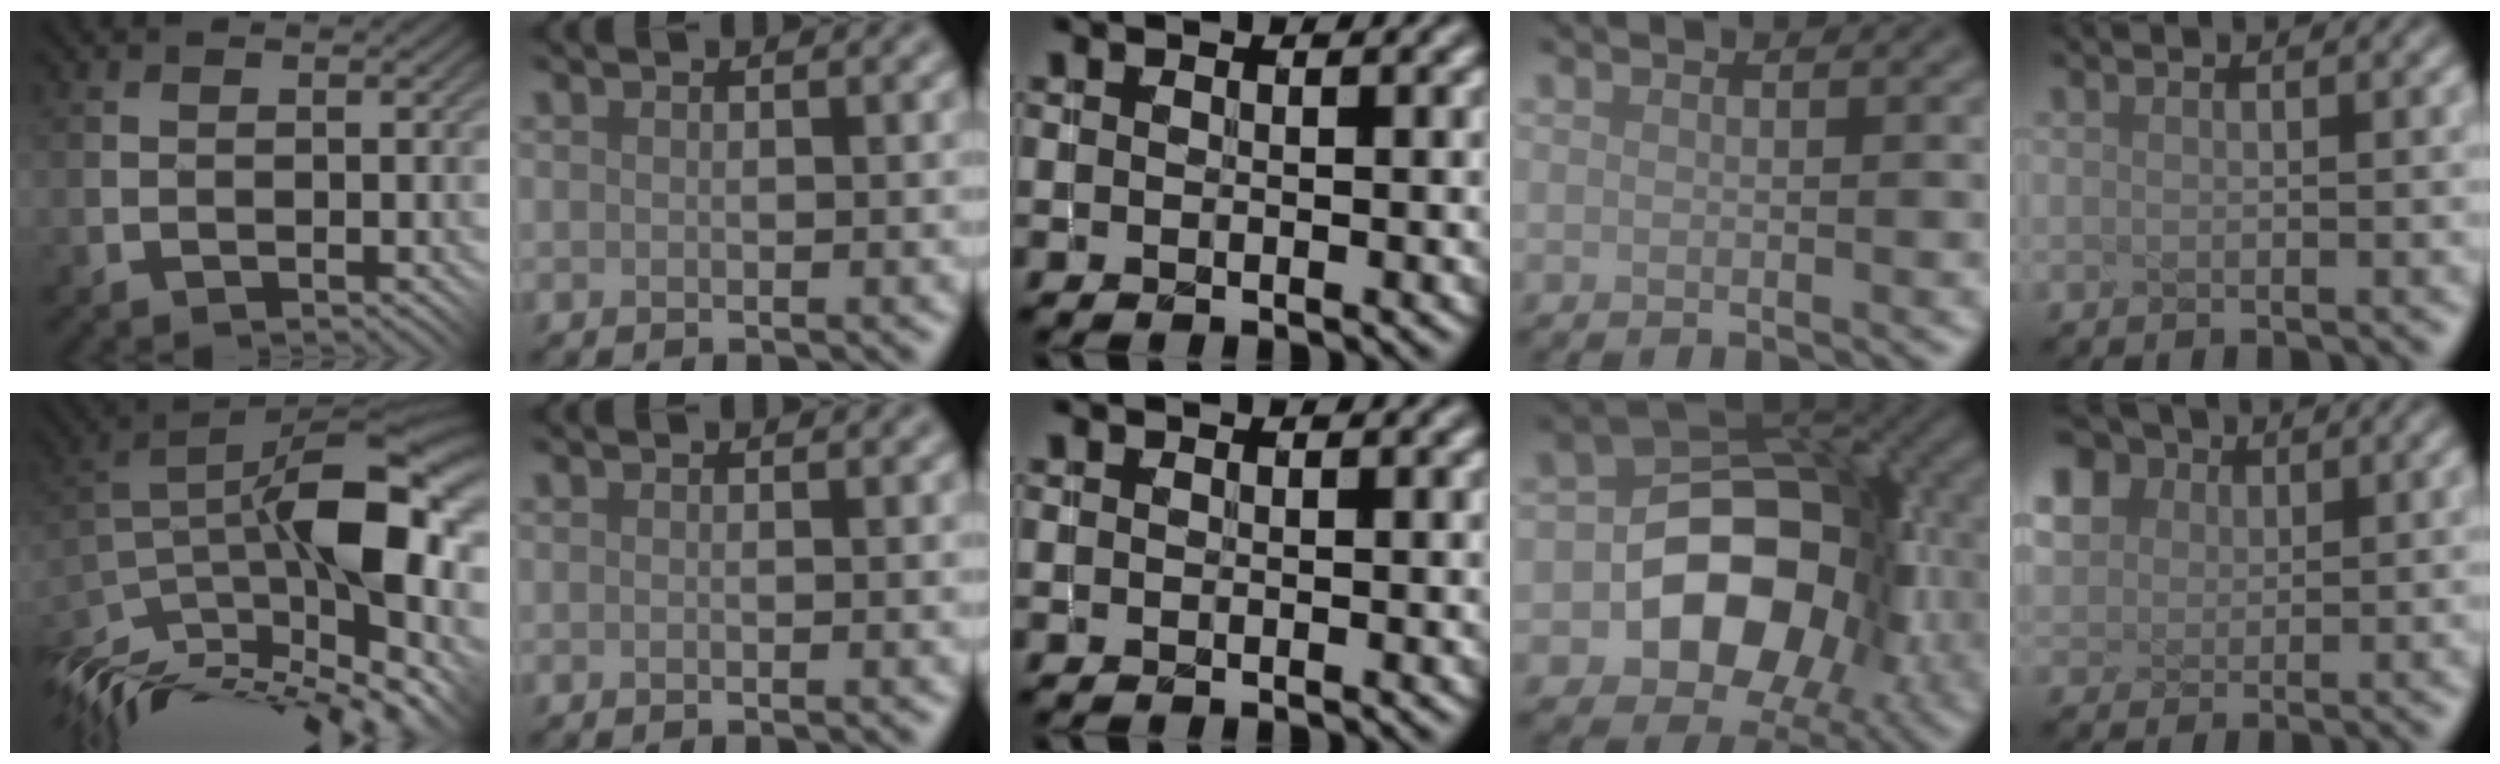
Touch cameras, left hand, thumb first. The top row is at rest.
{"thumb": {"total": 16.9, "force": [-5.8, 6.9, 14.3], "torque": [-0.249, -0.006, -0.102]}, "index": {"total": 0.6, "force": [-0.1, 0.3, 0.5], "torque": [-0.002, -0.003, -0.006]}, "ring": {"total": 13.3, "force": [-3.0, 9.4, 8.9], "torque": [-0.092, -0.002, -0.053]}, "little": {"total": 6.5, "force": [3.6, 4.7, 2.5], "torque": [-0.123, 0.024, 0.100]}}